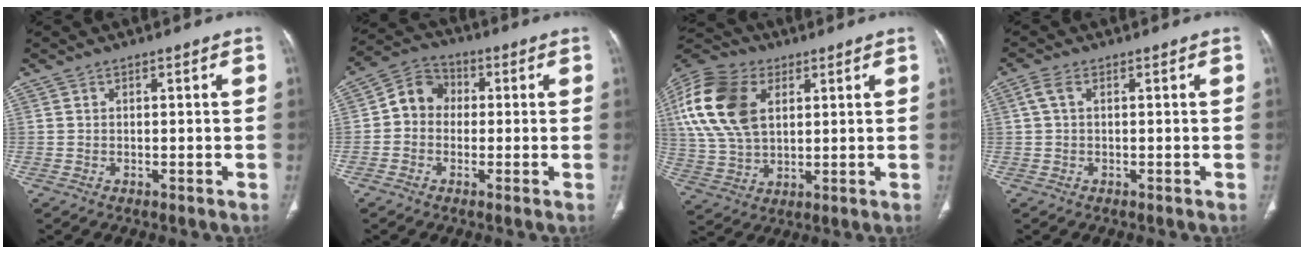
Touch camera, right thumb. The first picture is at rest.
{"total": 7.1, "force": [-0.2, 6.2, 3.4], "torque": [-0.038, 0.025, -0.019]}
{"total": 20.8, "force": [6.2, 13.8, 14.4], "torque": [-0.311, 0.008, 0.112]}
{"total": 2.4, "force": [0.6, 1.2, 1.9], "torque": [-0.052, 0.011, 0.013]}